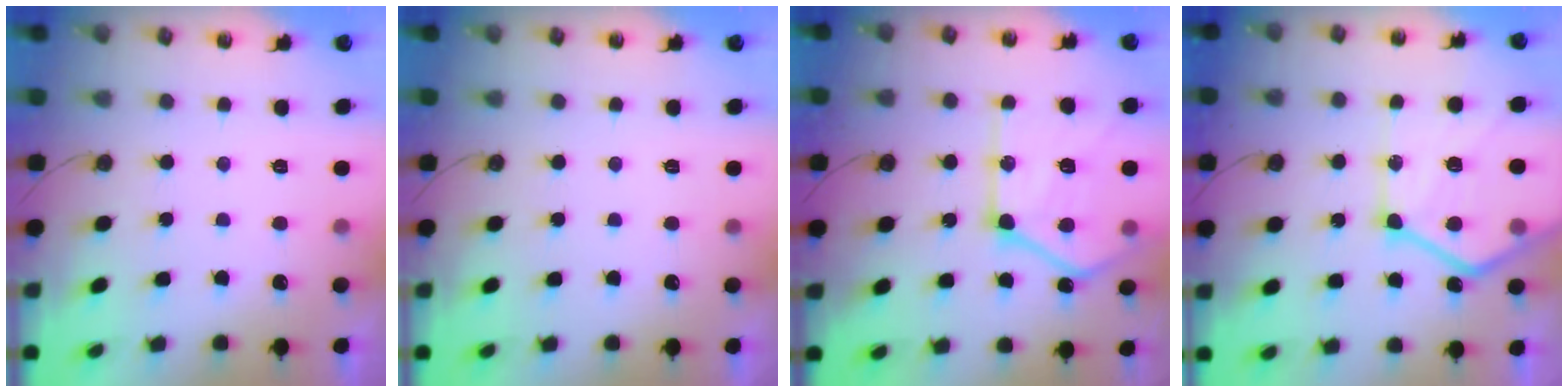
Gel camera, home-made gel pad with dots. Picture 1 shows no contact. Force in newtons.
{"total": 0.0}
{"total": 22.2, "press": 22.2, "slide": 1.9}
{"total": 21.8, "press": 21.7, "slide": 2.3}